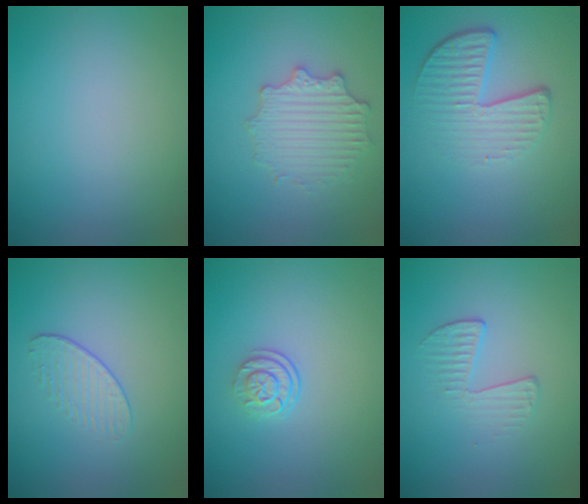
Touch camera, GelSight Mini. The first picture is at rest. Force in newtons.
{"total": 2.9, "press": 2.9, "slide": 0.6}
{"total": 4.4, "press": 2.8, "slide": 3.3}
{"total": 1.3, "press": 0.7, "slide": 1.1}
{"total": 2.4, "press": 1.7, "slide": 1.6}
{"total": 1.9, "press": 0.7, "slide": 1.8}